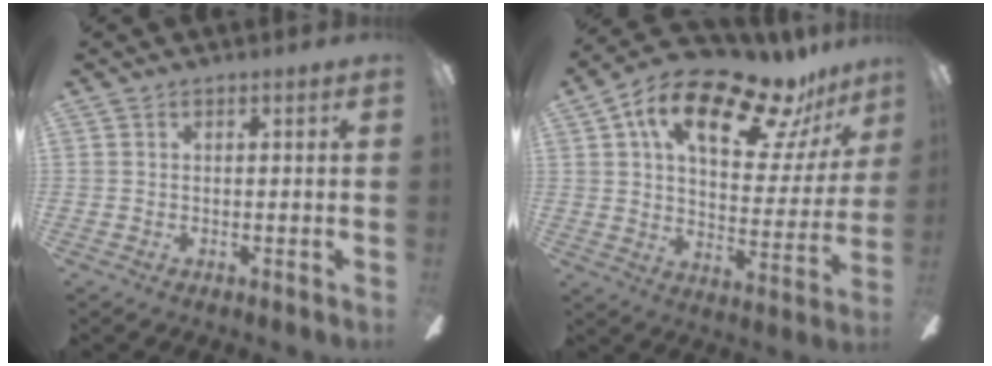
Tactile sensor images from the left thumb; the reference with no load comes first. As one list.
[{"total": 21.1, "force": [13.4, 8.8, 13.8], "torque": [-0.228, -0.070, 0.222]}]